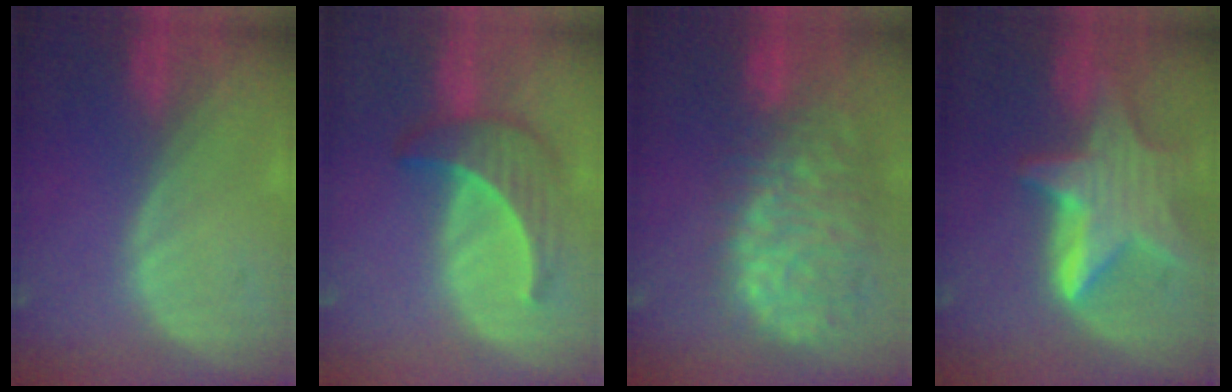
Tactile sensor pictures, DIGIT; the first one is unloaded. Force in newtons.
{"total": 6.3, "press": 6.1, "slide": 1.6}
{"total": 13.1, "press": 10.8, "slide": 7.3}
{"total": 9.3, "press": 9.3, "slide": 0.8}